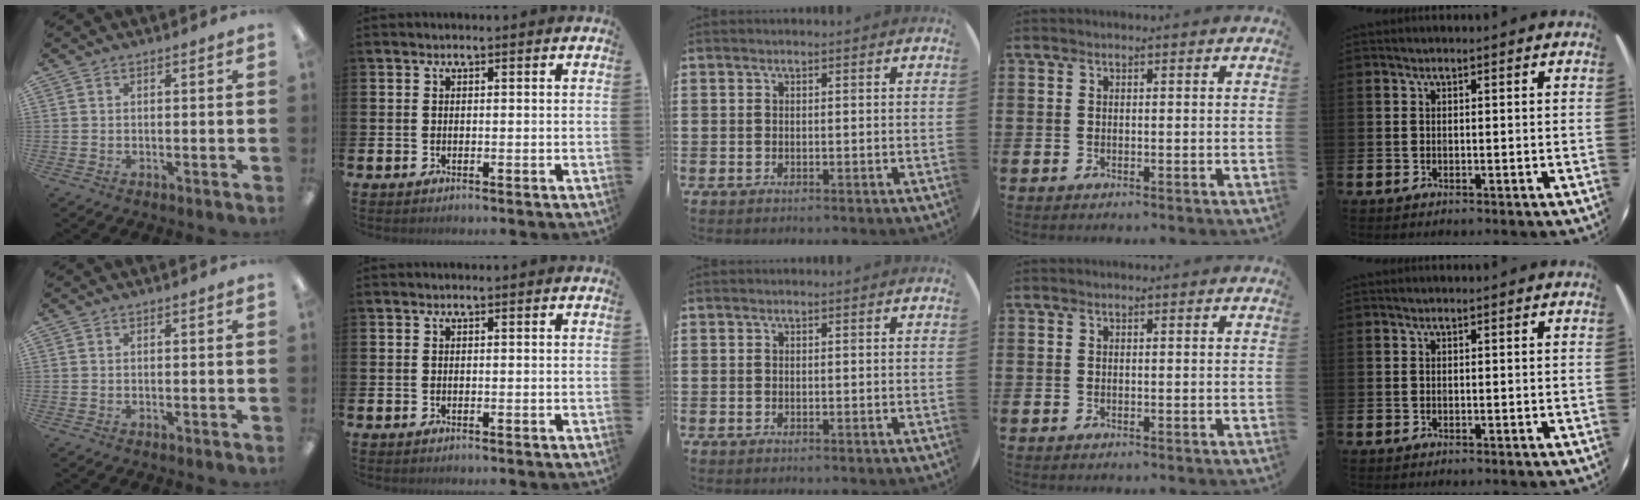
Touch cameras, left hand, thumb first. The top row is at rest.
{}